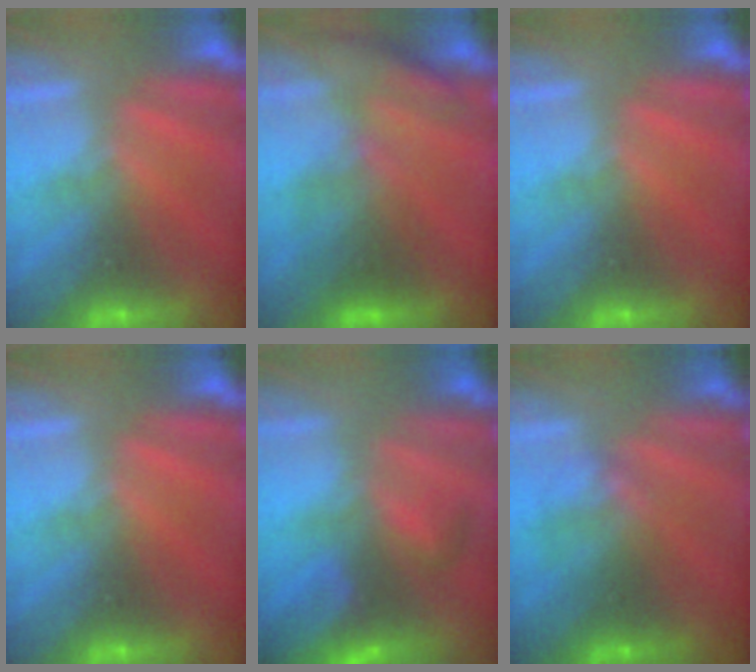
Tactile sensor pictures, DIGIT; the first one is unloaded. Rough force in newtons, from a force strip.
{"total": 2.7}
{"total": 0.0}
{"total": 0.0}
{"total": 7.0}
{"total": 1.6}